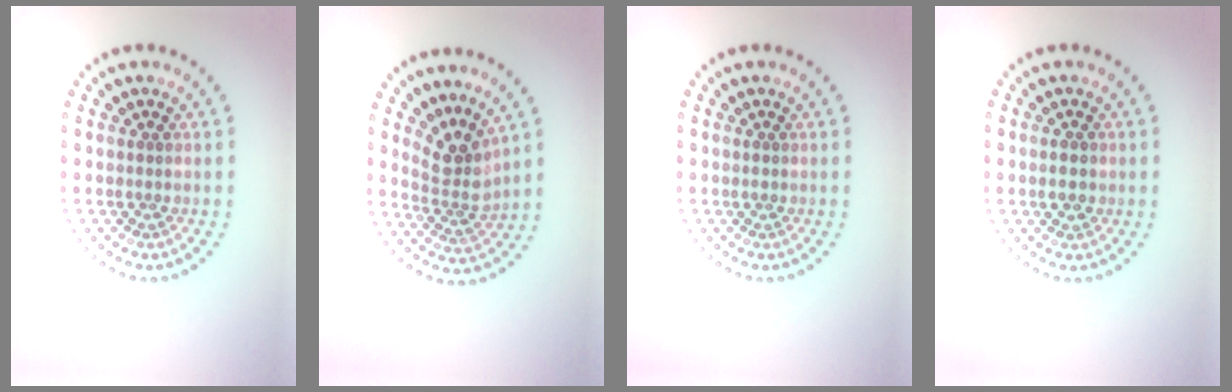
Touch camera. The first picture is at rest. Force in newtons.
{"total": 3.2, "press": 2.2, "slide": 2.3}
{"total": 0.5, "press": 0.5, "slide": 0.1}
{"total": 2.3, "press": 2.3, "slide": 0.1}